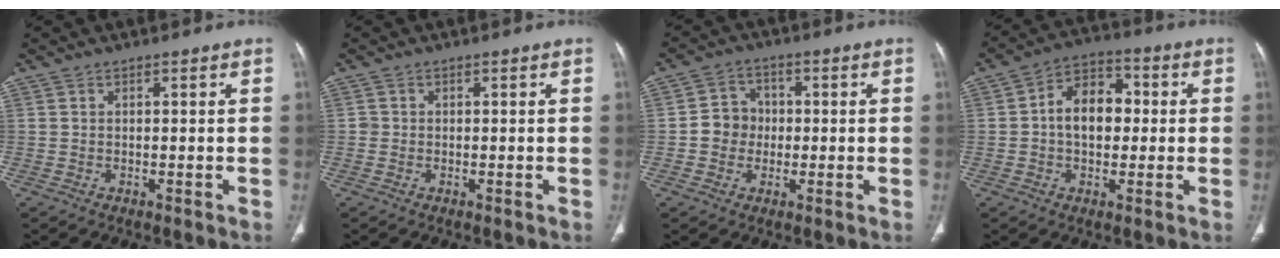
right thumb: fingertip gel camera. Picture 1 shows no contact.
{"total": 0.7, "force": [-0.1, 0.7, 0.1], "torque": [0.002, 0.004, -0.004]}
{"total": 5.9, "force": [-0.5, 5.4, 2.2], "torque": [-0.009, 0.015, -0.017]}
{"total": 10.1, "force": [0.3, 7.1, 7.2], "torque": [-0.086, 0.025, -0.006]}